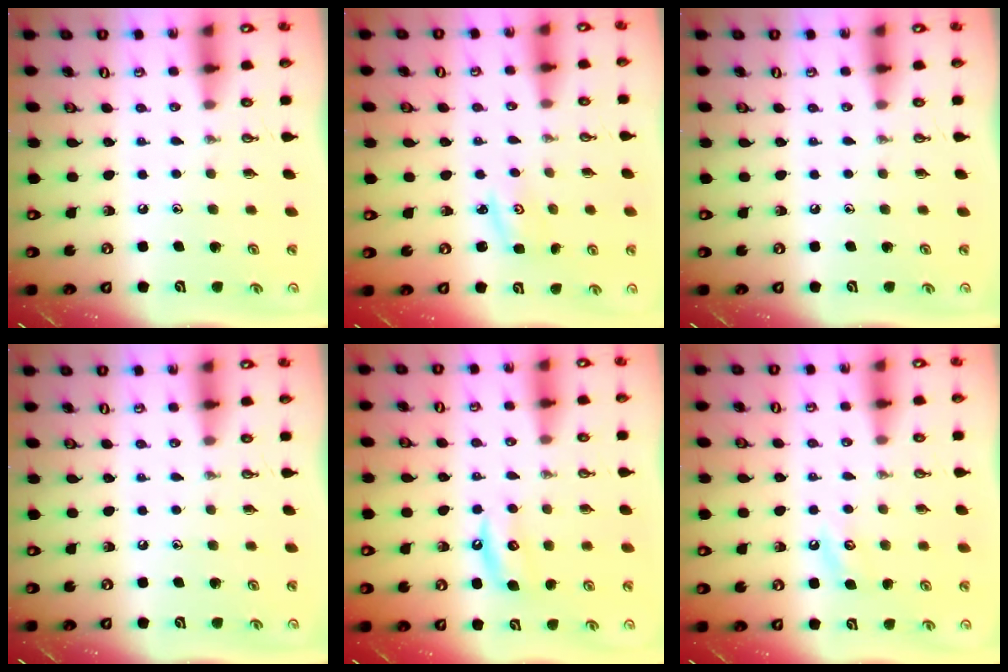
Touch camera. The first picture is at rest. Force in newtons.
{"total": 2.8, "press": 2.8, "slide": 0.4}
{"total": 0.0}
{"total": 0.0}
{"total": 5.4, "press": 5.4, "slide": 0.4}
{"total": 3.4, "press": 3.3, "slide": 0.4}